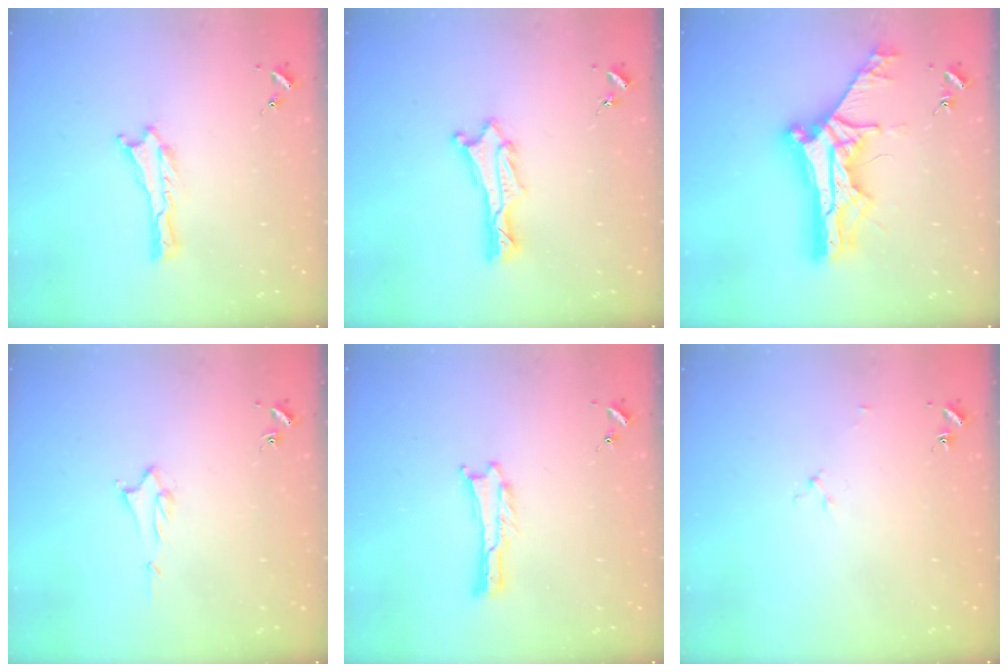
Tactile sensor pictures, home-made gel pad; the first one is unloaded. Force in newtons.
{"total": 1.3, "press": 1.2, "slide": 0.1}
{"total": 14.7, "press": 14.7, "slide": 1.3}
{"total": 1.4, "press": 1.4, "slide": 0.2}
{"total": 0.0}
{"total": 1.6, "press": 1.6, "slide": 0.2}